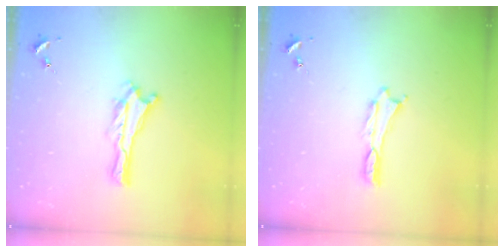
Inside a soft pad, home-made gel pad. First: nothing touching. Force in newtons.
{"total": 0.0}